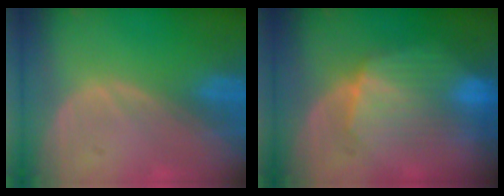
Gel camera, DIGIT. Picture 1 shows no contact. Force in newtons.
{"total": 8.0, "press": 7.9, "slide": 1.0}